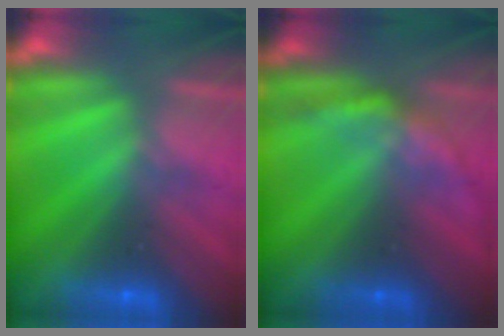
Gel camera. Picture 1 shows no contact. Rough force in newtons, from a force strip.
{"total": 2.2}